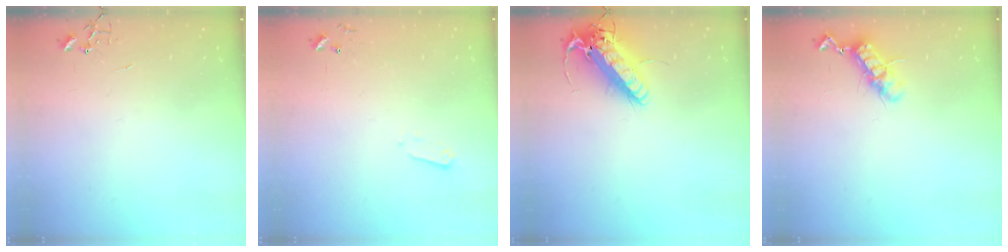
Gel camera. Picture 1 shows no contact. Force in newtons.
{"total": 2.4, "press": 2.4, "slide": 0.4}
{"total": 17.8, "press": 17.5, "slide": 3.4}
{"total": 11.1, "press": 11.1, "slide": 0.7}